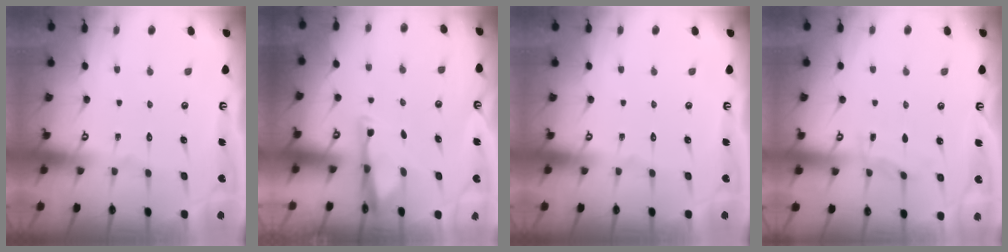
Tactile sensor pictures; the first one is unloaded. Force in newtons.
{"total": 3.2, "press": 3.2, "slide": 0.4}
{"total": 0.0}
{"total": 2.9, "press": 2.9, "slide": 0.3}